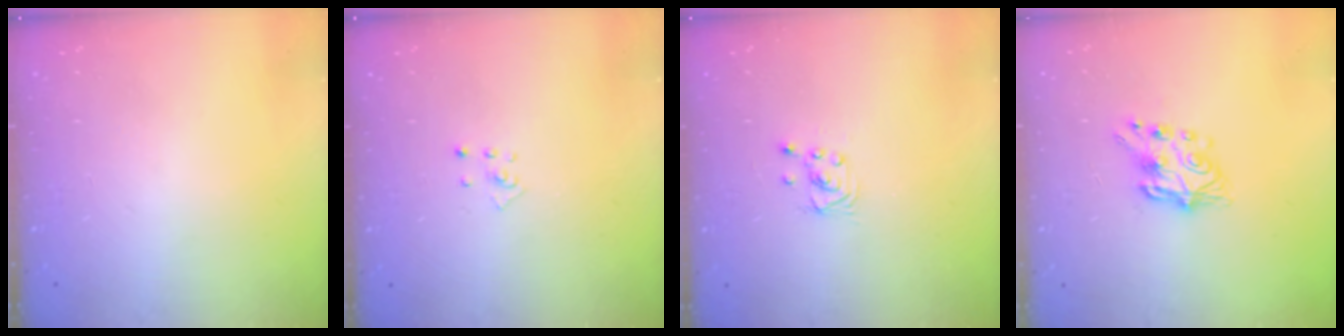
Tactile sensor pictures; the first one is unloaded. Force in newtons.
{"total": 2.9, "press": 2.9, "slide": 0.3}
{"total": 1.6, "press": 1.6, "slide": 0.0}
{"total": 7.2, "press": 7.2, "slide": 0.4}